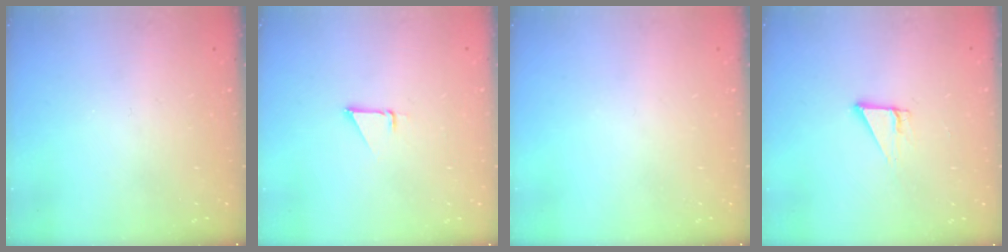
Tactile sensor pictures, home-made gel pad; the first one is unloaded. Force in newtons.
{"total": 1.5, "press": 1.5, "slide": 0.1}
{"total": 0.0}
{"total": 3.1, "press": 3.1, "slide": 0.2}